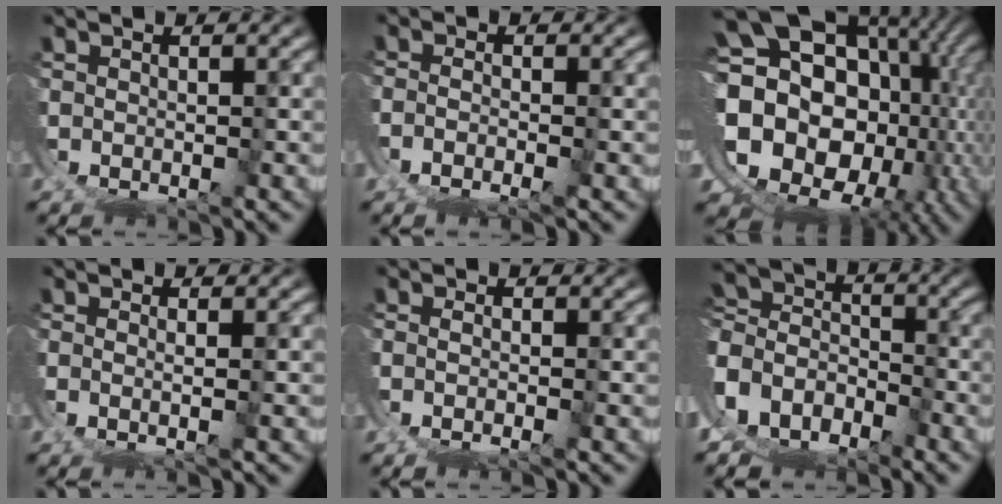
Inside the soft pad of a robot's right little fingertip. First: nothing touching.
{"total": 1.7, "force": [-0.9, -0.4, 1.4], "torque": [-0.024, -0.006, -0.011]}
{"total": 24.3, "force": [-1.7, 19.5, 14.4], "torque": [-0.273, -0.068, -0.023]}
{"total": 2.2, "force": [0.7, -1.6, 1.3], "torque": [-0.017, 0.001, 0.012]}
{"total": 1.6, "force": [-0.3, -0.6, 1.5], "torque": [-0.023, 0.000, -0.004]}
{"total": 12.2, "force": [-1.1, 11.5, 3.9], "torque": [-0.127, -0.042, -0.032]}